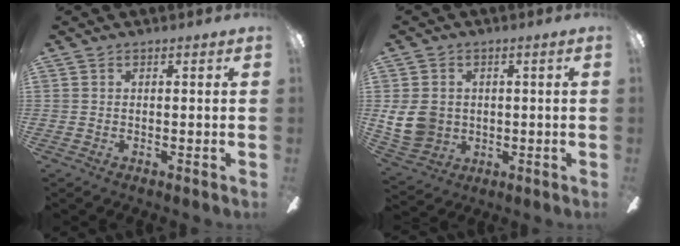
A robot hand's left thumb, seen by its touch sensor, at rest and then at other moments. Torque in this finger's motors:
{"motor_torque": [1.32, 1.31, 0.82, -1.28, 0.01]}